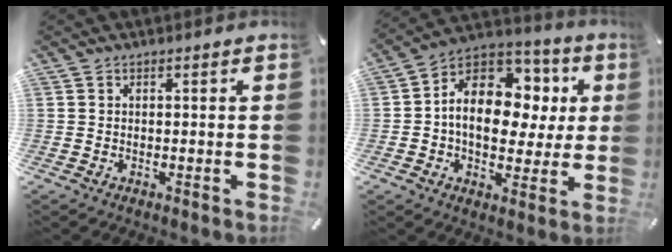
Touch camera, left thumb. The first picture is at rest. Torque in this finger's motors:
{"motor_torque": [2.44, 2.57, 0.96, 0.58, 0.21]}